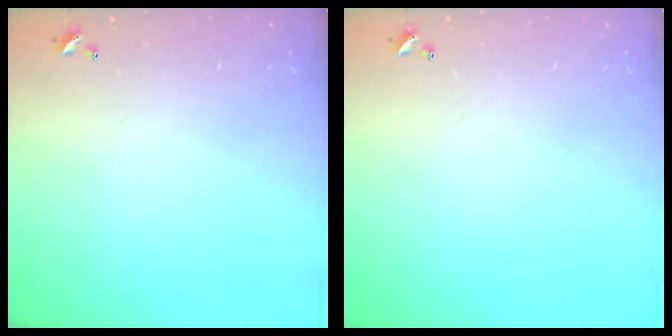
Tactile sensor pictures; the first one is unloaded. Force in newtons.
{"total": 0.0}